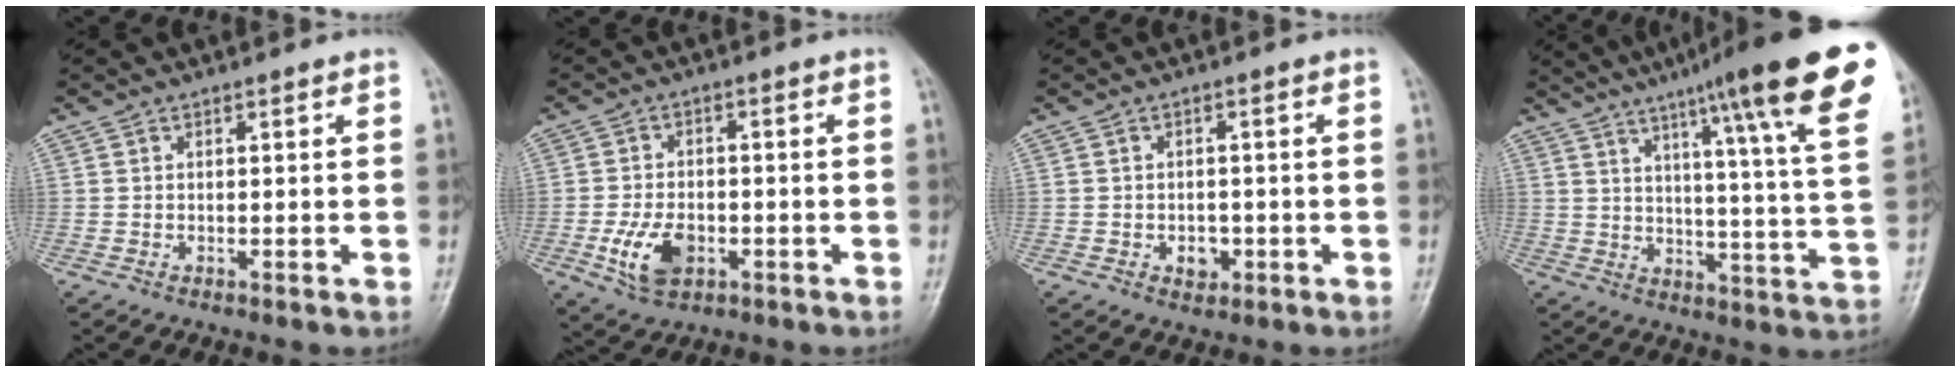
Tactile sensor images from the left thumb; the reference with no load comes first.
{"total": 7.9, "force": [-2.6, 4.9, 5.6], "torque": [-0.099, 0.006, -0.042]}
{"total": 3.0, "force": [-0.9, 2.3, 1.7], "torque": [-0.010, 0.004, -0.009]}
{"total": 24.2, "force": [14.4, 1.9, 19.4], "torque": [-0.257, -0.051, 0.187]}